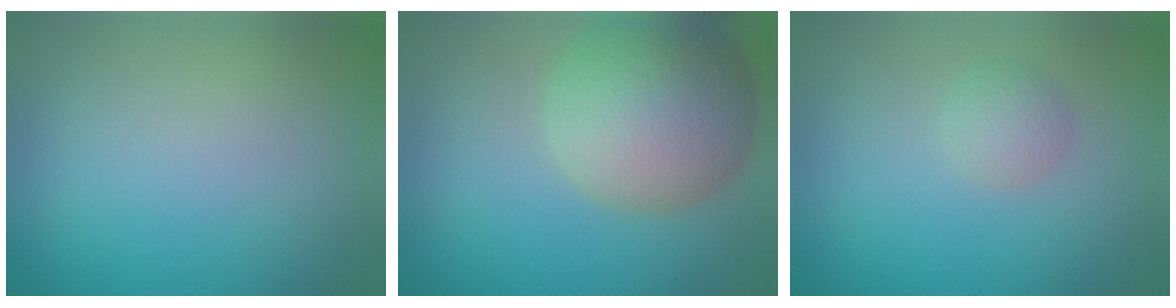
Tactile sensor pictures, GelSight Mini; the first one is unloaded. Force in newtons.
{"total": 10.1, "press": 10.1, "slide": 0.9}
{"total": 1.7, "press": 1.7, "slide": 0.0}